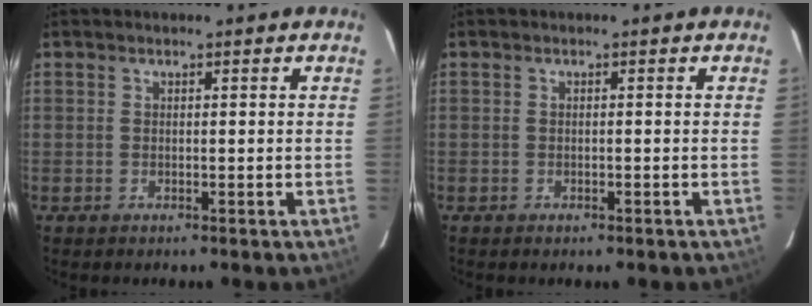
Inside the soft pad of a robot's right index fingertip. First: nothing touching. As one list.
[{"total": 0.9, "force": [-0.6, 0.4, 0.3], "torque": [-0.005, 0.000, -0.010]}]